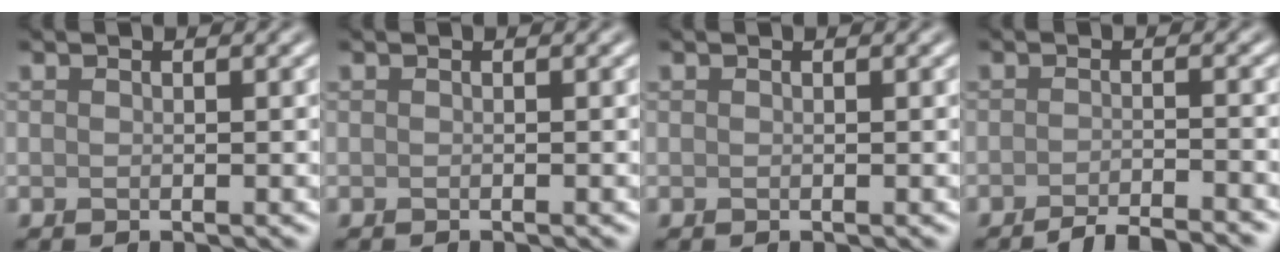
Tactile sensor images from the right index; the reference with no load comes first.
{"total": 0.7, "force": [-0.6, 0.1, 0.3], "torque": [0.003, 0.000, -0.010]}
{"total": 0.0}
{"total": 3.7, "force": [-3.1, 0.5, 1.8], "torque": [-0.016, 0.005, -0.056]}